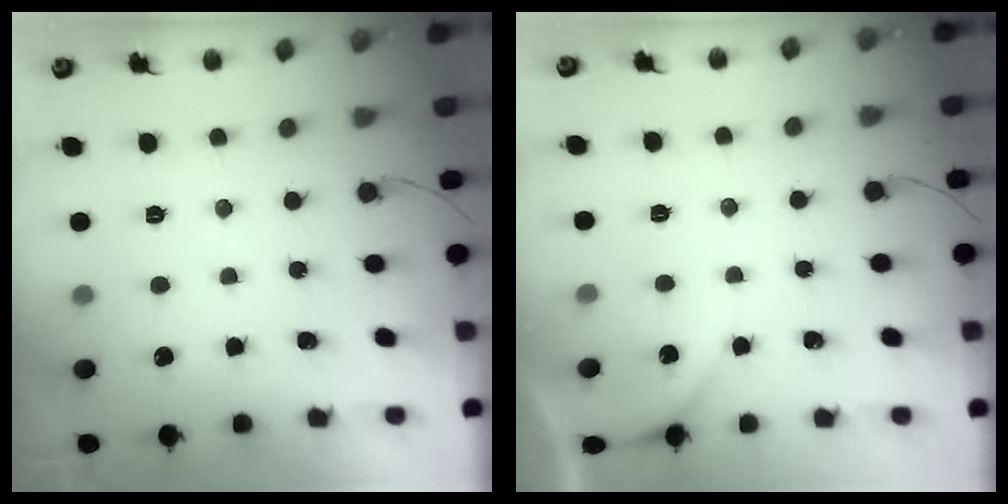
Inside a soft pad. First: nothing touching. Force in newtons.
{"total": 3.0, "press": 3.0, "slide": 0.3}